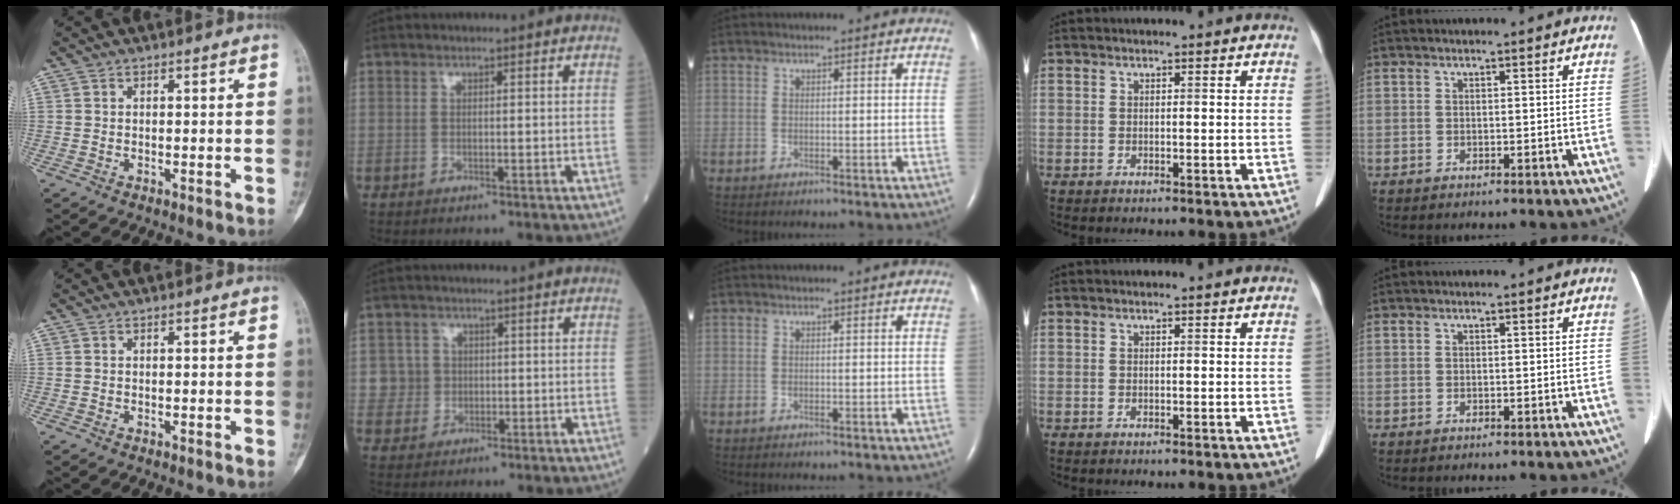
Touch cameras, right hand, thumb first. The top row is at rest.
{"index": {"total": 3.3, "force": [0.2, 3.3, -0.3], "torque": [0.020, 0.009, 0.005]}}